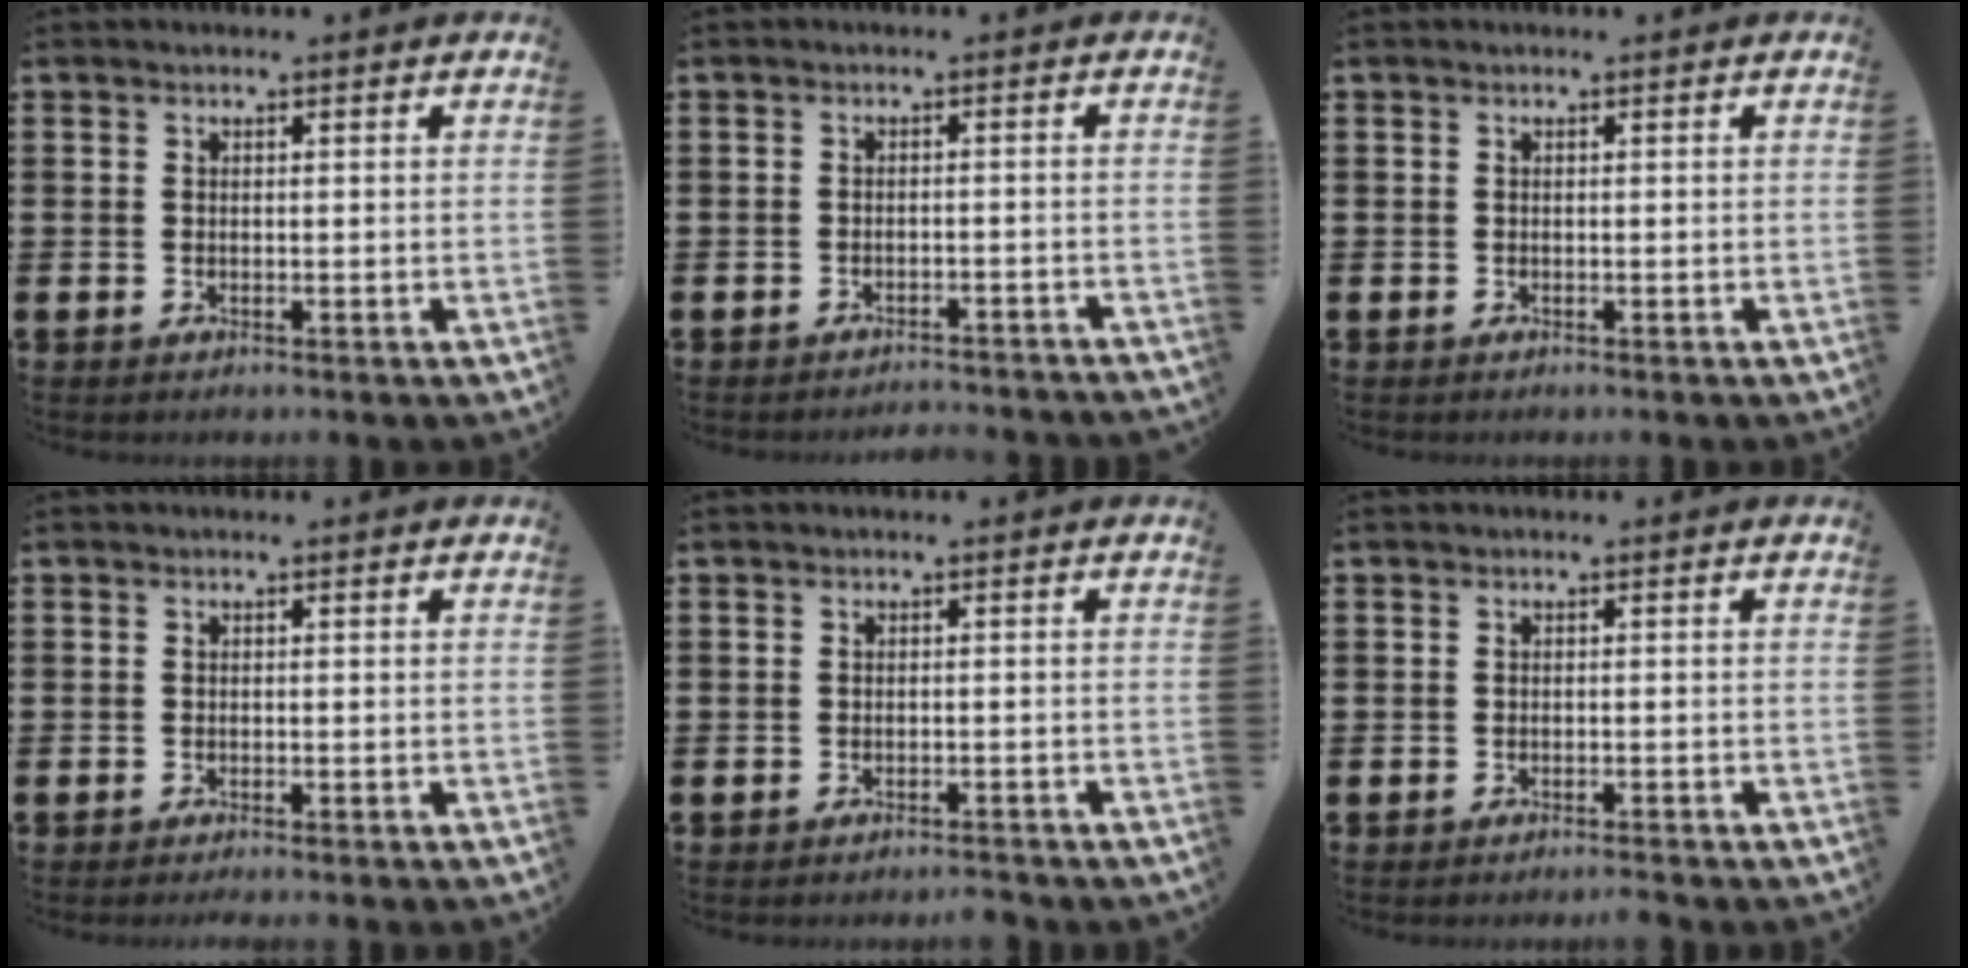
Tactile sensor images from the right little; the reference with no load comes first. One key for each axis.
{"total": 1.7, "fx": -1.7, "fy": -0.1, "fz": 0.0, "tx": -0.003, "ty": 0.004, "tz": -0.036}
{"total": 0.0}
{"total": 0.5, "fx": -0.5, "fy": -0.1, "fz": 0.2, "tx": -0.003, "ty": -0.003, "tz": -0.010}
{"total": 1.2, "fx": -1.1, "fy": -0.1, "fz": 0.2, "tx": -0.005, "ty": 0.001, "tz": -0.023}
{"total": 0.8, "fx": -0.8, "fy": -0.1, "fz": 0.1, "tx": -0.002, "ty": -0.001, "tz": -0.017}